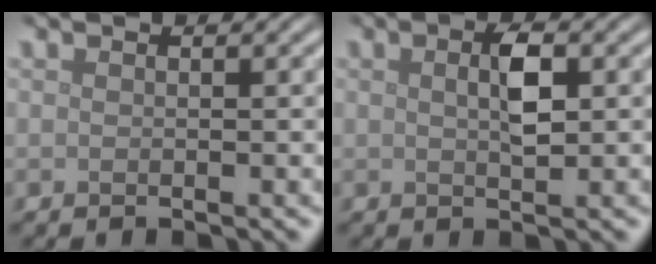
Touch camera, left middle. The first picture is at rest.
{"total": 2.6, "force": [0.6, 0.8, 2.4], "torque": [-0.045, 0.002, 0.011]}